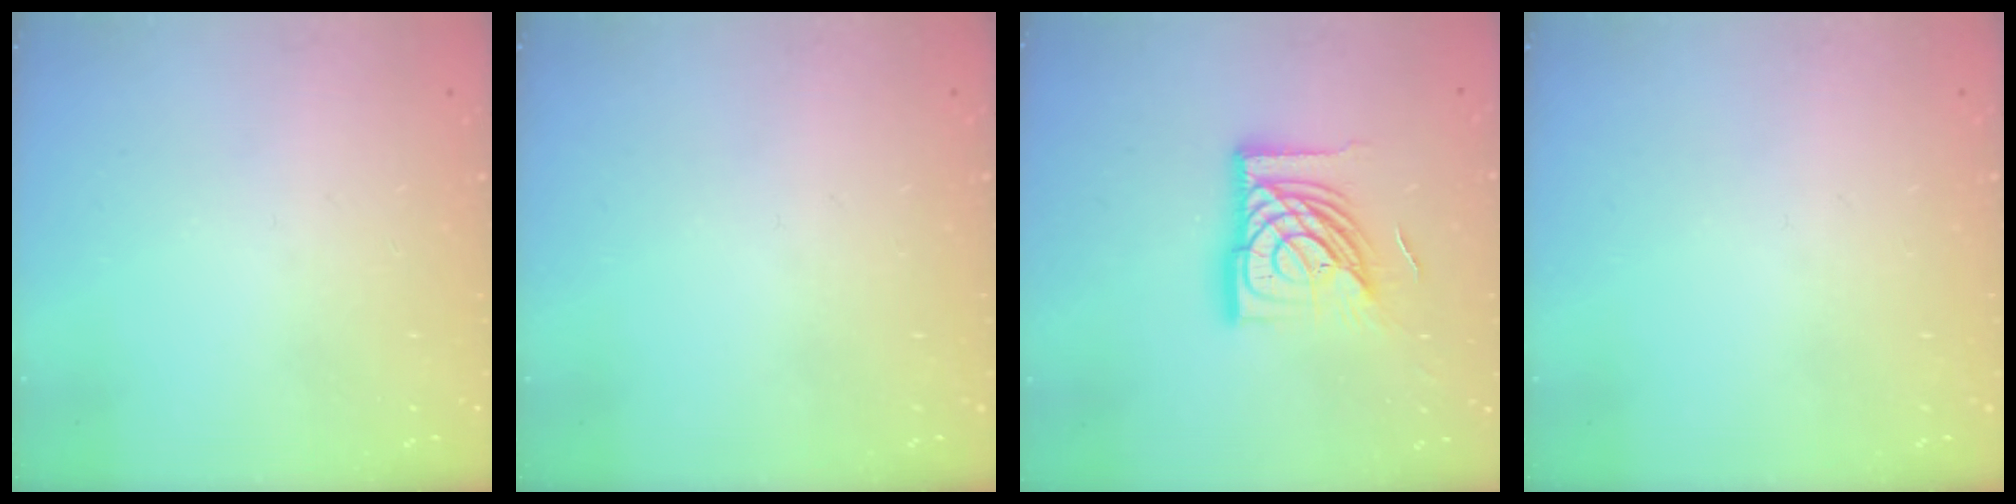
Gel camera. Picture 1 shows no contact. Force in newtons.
{"total": 0.0}
{"total": 19.6, "press": 19.5, "slide": 2.2}
{"total": 0.0}